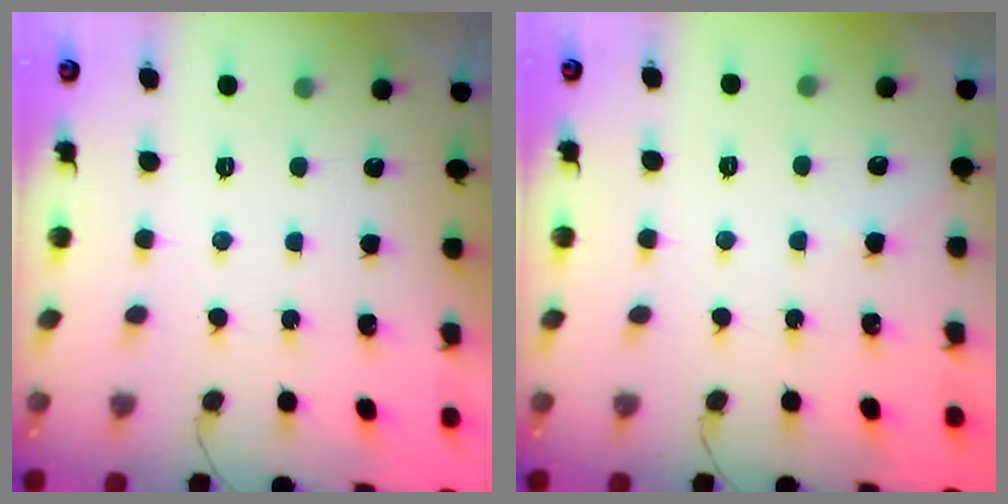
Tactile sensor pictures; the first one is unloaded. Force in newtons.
{"total": 2.3, "press": 2.3, "slide": 0.4}